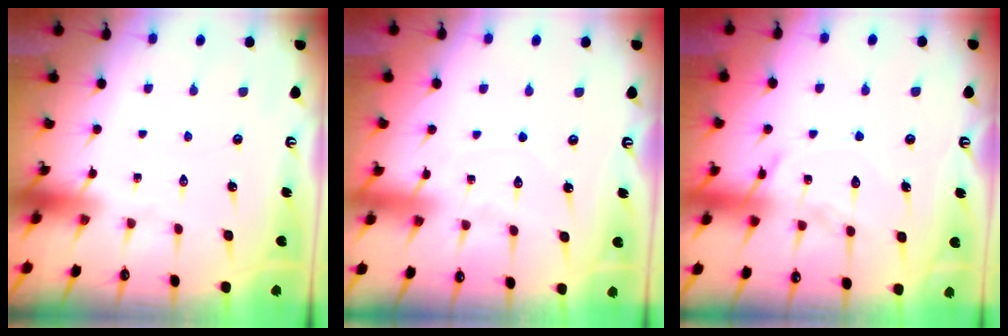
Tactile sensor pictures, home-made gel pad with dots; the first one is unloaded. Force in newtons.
{"total": 3.5, "press": 3.5, "slide": 0.4}
{"total": 12.9, "press": 12.9, "slide": 1.3}